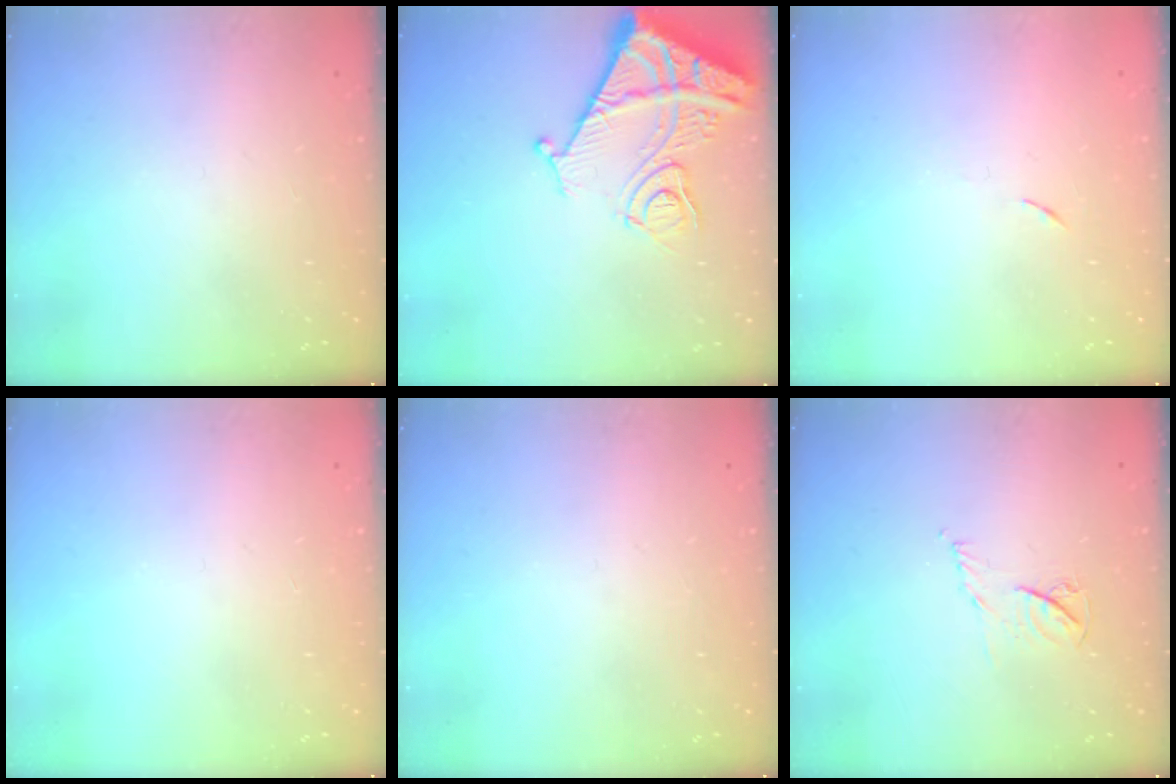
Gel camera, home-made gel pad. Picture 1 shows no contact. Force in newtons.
{"total": 13.8, "press": 13.8, "slide": 1.4}
{"total": 3.8, "press": 3.7, "slide": 0.7}
{"total": 0.0}
{"total": 0.0}
{"total": 4.4, "press": 4.3, "slide": 0.6}